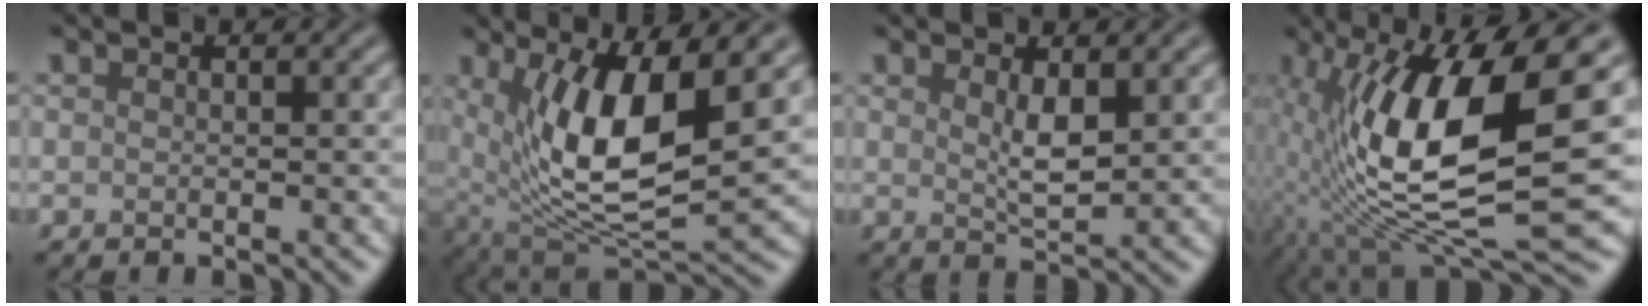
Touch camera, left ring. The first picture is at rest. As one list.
[{"total": 9.6, "force": [2.4, 3.2, 8.7], "torque": [-0.158, -0.015, 0.047]}, {"total": 2.4, "force": [1.0, 0.6, 2.1], "torque": [-0.040, -0.006, 0.020]}, {"total": 13.3, "force": [0.7, 4.2, 12.6], "torque": [-0.236, -0.015, 0.011]}]